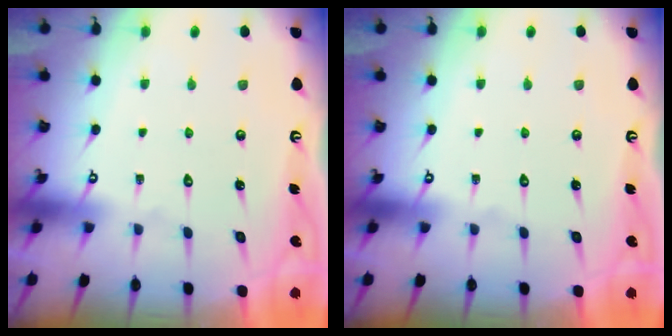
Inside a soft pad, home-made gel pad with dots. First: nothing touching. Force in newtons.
{"total": 0.0}